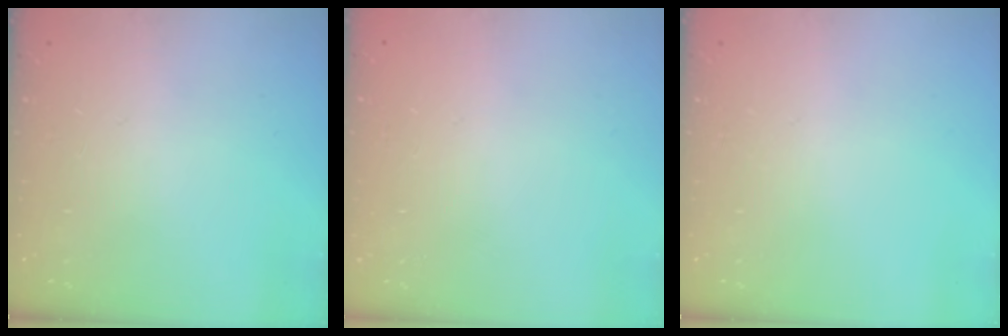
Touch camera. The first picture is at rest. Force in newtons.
{"total": 0.0}
{"total": 0.0}